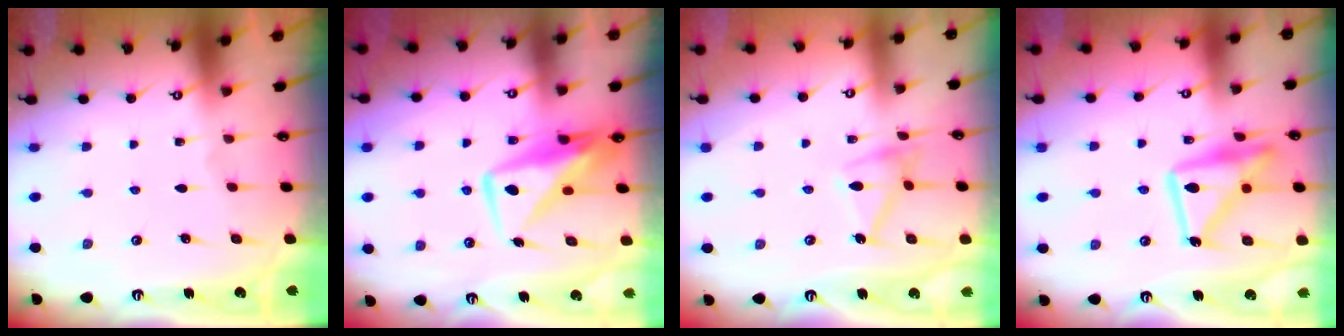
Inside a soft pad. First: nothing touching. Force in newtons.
{"total": 10.2, "press": 10.2, "slide": 1.1}
{"total": 13.3, "press": 13.3, "slide": 0.2}
{"total": 15.3, "press": 15.3, "slide": 1.2}